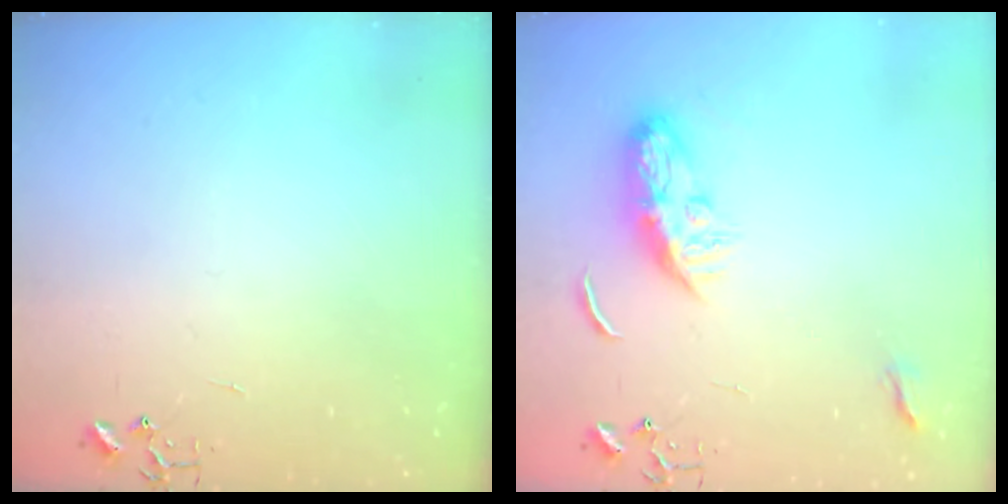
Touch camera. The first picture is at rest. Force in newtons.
{"total": 8.7, "press": 8.7, "slide": 0.4}